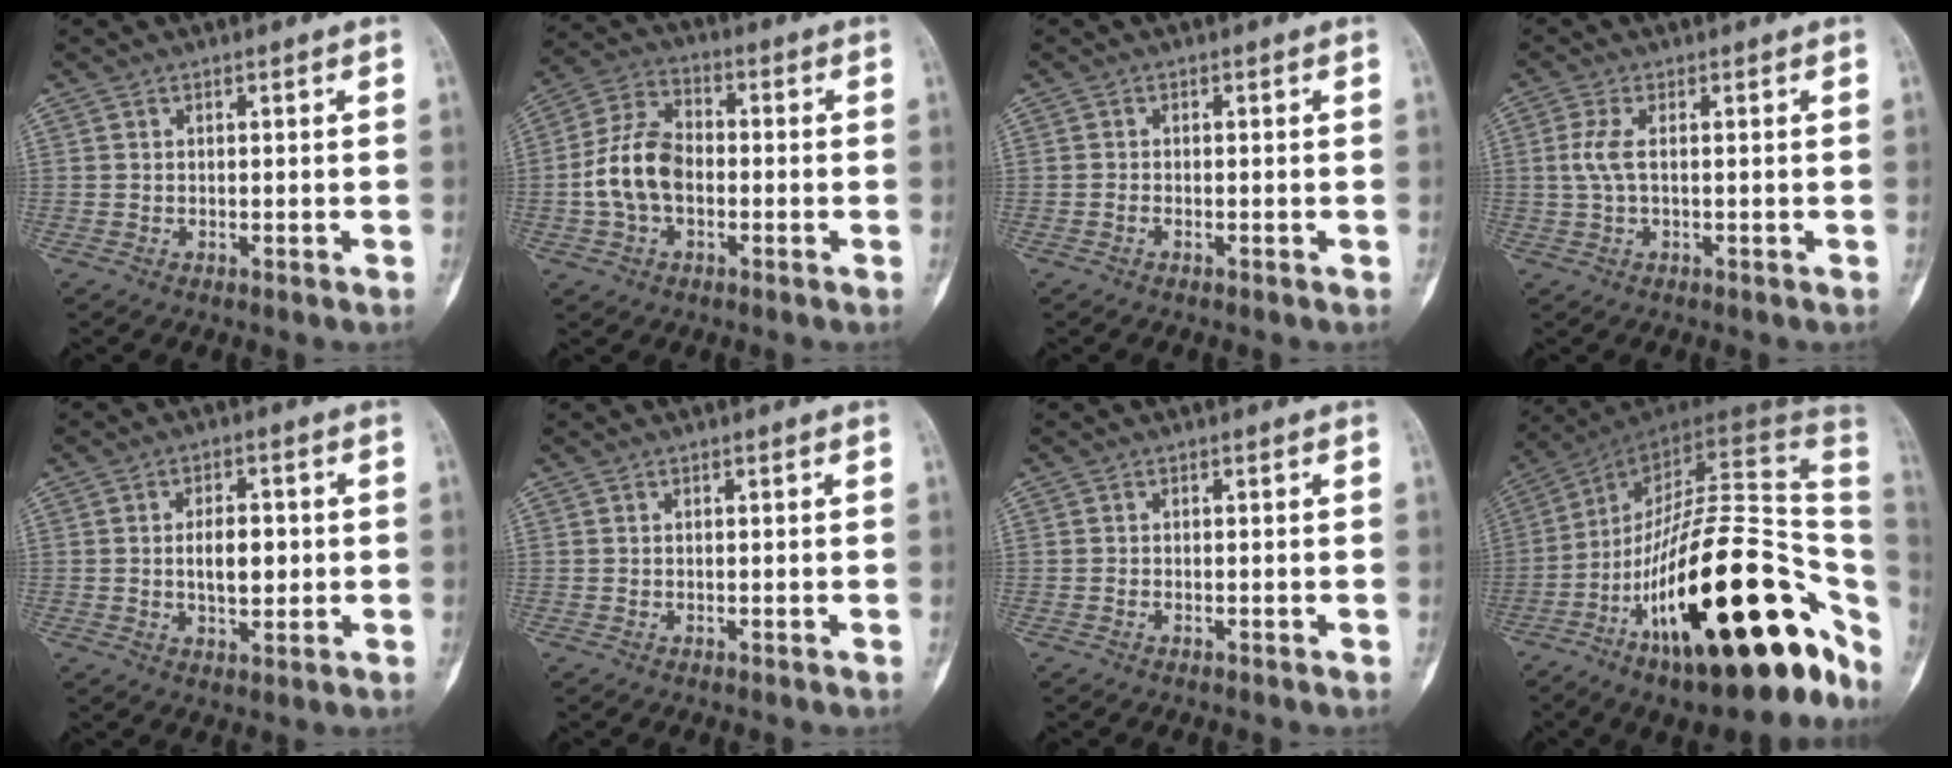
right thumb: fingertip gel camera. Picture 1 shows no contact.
{"total": 10.7, "force": [-1.6, 7.0, 7.9], "torque": [-0.150, 0.031, -0.039]}
{"total": 0.6, "force": [-0.4, 0.3, 0.3], "torque": [-0.003, 0.002, -0.009]}
{"total": 3.4, "force": [0.2, 1.2, 3.2], "torque": [-0.092, 0.004, 0.004]}
{"total": 6.5, "force": [0.1, 3.6, 5.4], "torque": [-0.067, 0.001, 0.003]}
{"total": 0.0}
{"total": 0.0}
{"total": 36.4, "force": [-11.4, 13.6, 31.8], "torque": [-0.390, 0.058, -0.179]}